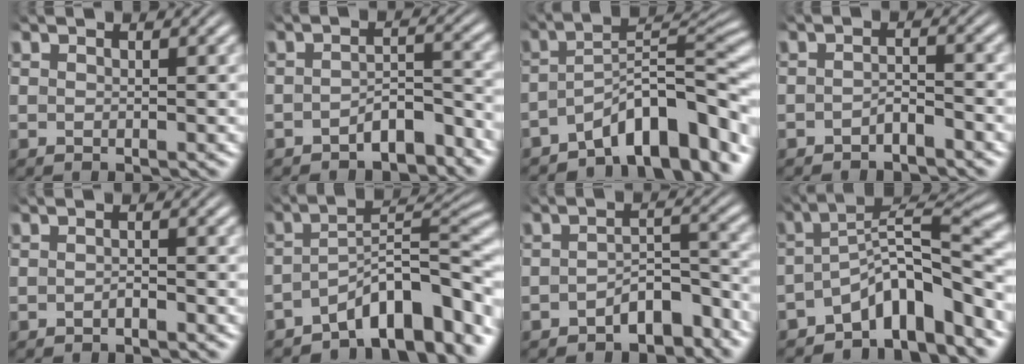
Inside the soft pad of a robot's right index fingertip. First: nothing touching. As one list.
[{"total": 3.3, "force": [-3.0, 0.6, 1.4], "torque": [-0.008, -0.005, -0.051]}, {"total": 8.3, "force": [-4.0, 3.0, 6.7], "torque": [-0.105, -0.019, -0.054]}, {"total": 1.7, "force": [-1.5, 0.3, 0.7], "torque": [-0.006, -0.006, -0.027]}, {"total": 1.0, "force": [-1.0, -0.1, 0.2], "torque": [-0.003, -0.001, -0.017]}, {"total": 7.6, "force": [-3.6, 2.5, 6.2], "torque": [-0.094, -0.015, -0.050]}, {"total": 4.0, "force": [-3.4, 1.1, 1.9], "torque": [-0.017, -0.005, -0.052]}, {"total": 7.1, "force": [-3.1, 2.6, 5.9], "torque": [-0.095, -0.017, -0.038]}]